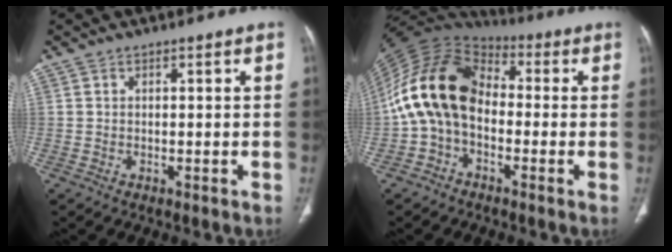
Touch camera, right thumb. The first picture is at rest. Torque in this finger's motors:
{"motor_torque": [2.52, 2.49, 2.02, -0.50, 0.24]}